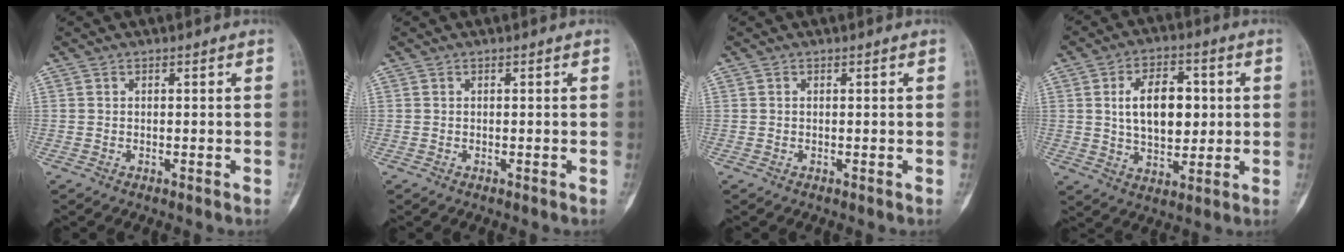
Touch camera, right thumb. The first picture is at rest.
{"total": 0.0}
{"total": 0.0}
{"total": 12.4, "force": [1.8, 7.5, 9.6], "torque": [-0.126, 0.001, 0.033]}